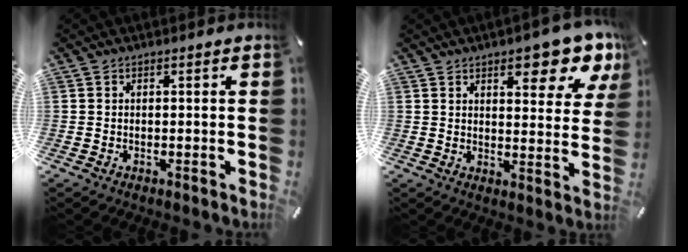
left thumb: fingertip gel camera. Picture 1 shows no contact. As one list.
[{"total": 11.0, "force": [7.4, 4.1, 7.1], "torque": [-0.082, -0.045, 0.121]}]